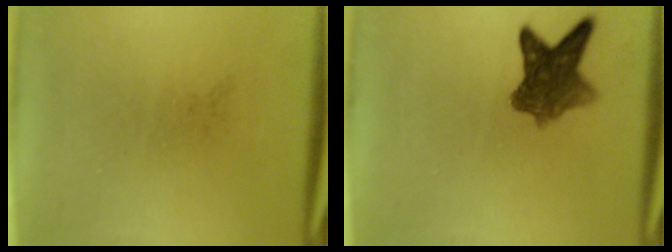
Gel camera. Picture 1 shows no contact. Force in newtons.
{"total": 7.2}